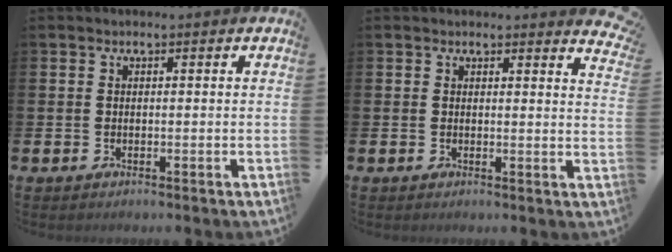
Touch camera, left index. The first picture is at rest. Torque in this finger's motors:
{"motor_torque": [1.07, -1.07, 0.06, 0.02]}